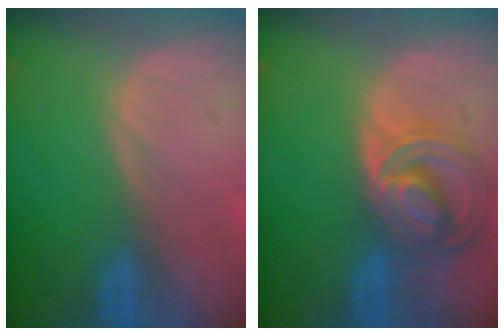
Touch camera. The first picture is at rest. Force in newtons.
{"total": 8.7, "press": 7.5, "slide": 4.3}